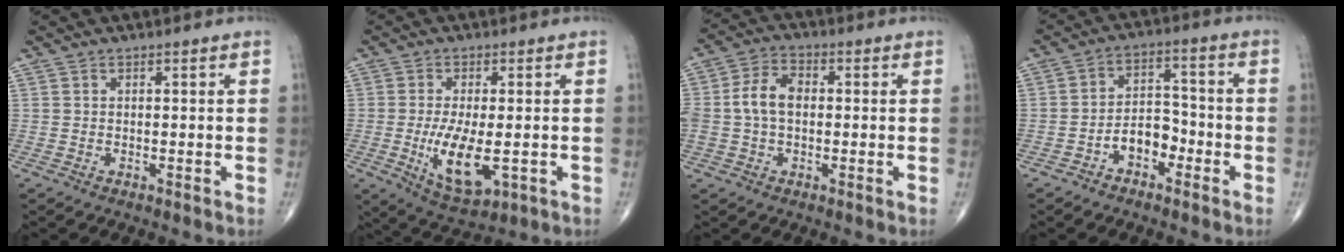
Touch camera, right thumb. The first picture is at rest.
{"total": 10.1, "force": [-2.1, 4.1, 9.0], "torque": [-0.159, -0.022, -0.026]}
{"total": 7.9, "force": [0.0, 5.2, 5.9], "torque": [-0.120, 0.025, -0.004]}
{"total": 6.6, "force": [-3.3, 4.2, 3.8], "torque": [-0.042, 0.038, -0.065]}